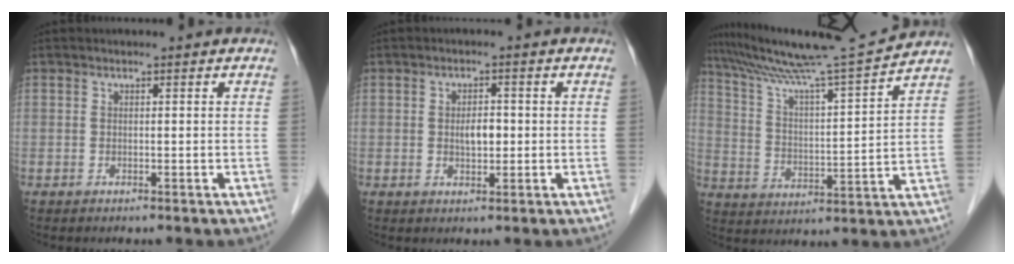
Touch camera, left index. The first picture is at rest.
{"total": 2.8, "force": [-0.1, 1.3, 2.4], "torque": [-0.042, 0.002, 0.000]}
{"total": 15.7, "force": [14.6, -2.4, 5.4], "torque": [-0.105, -0.022, 0.236]}